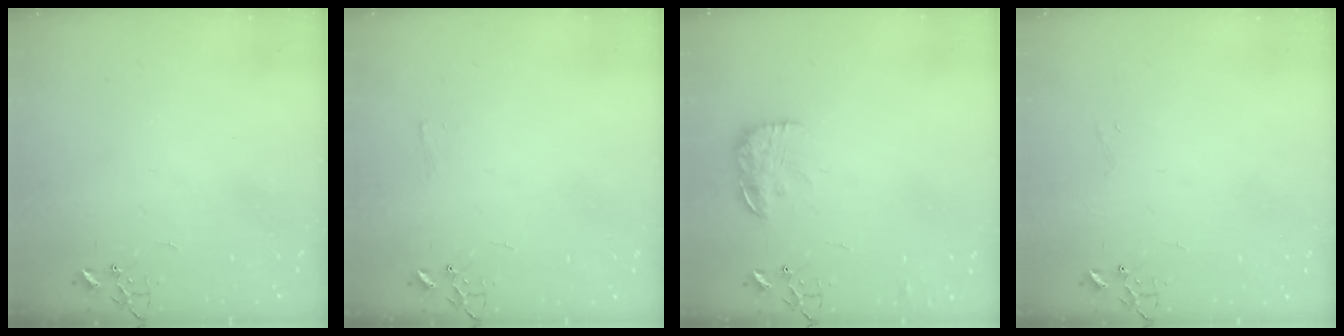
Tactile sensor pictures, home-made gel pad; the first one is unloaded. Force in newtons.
{"total": 3.4, "press": 3.4, "slide": 0.4}
{"total": 12.1, "press": 12.1, "slide": 0.5}
{"total": 3.4, "press": 3.4, "slide": 0.3}